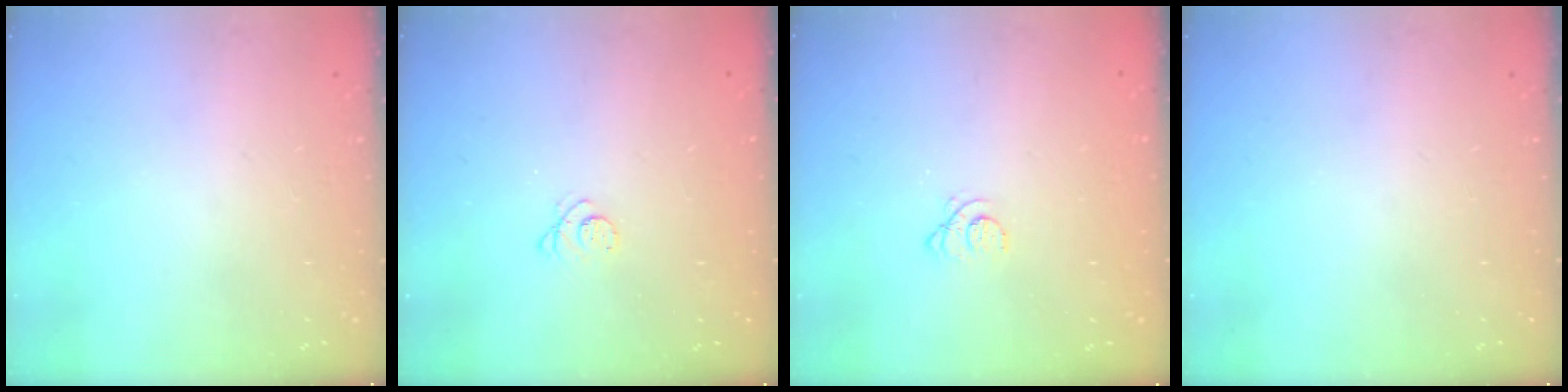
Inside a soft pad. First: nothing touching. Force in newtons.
{"total": 2.6, "press": 2.6, "slide": 0.3}
{"total": 1.2, "press": 1.2, "slide": 0.1}
{"total": 0.0}